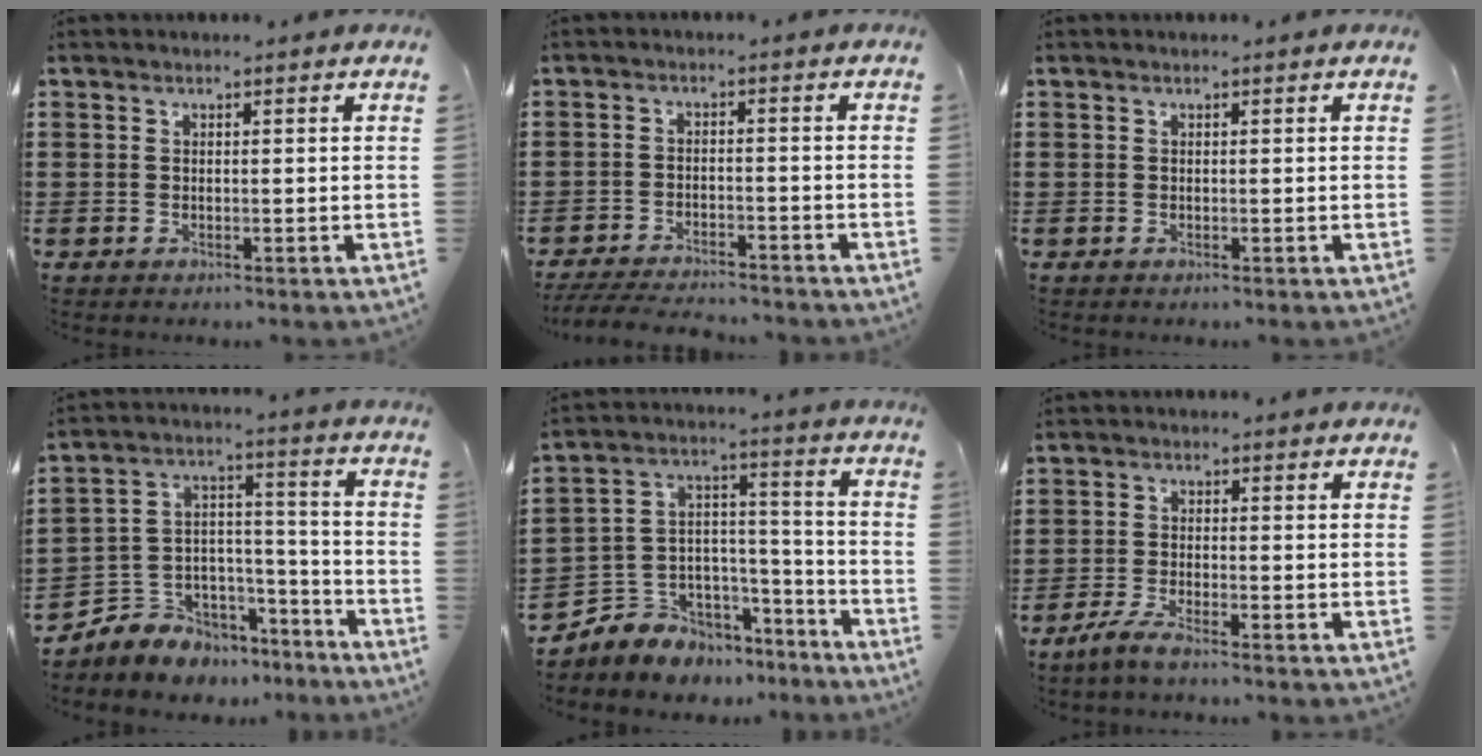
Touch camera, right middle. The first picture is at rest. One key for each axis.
{"total": 4.3, "fx": -4.2, "fy": 0.4, "fz": 0.9, "tx": -0.022, "ty": -0.003, "tz": -0.085}
{"total": 0.0}
{"total": 5.7, "fx": -4.7, "fy": 3.1, "fz": -1.0, "tx": 0.000, "ty": -0.001, "tz": -0.093}
{"total": 5.5, "fx": -4.1, "fy": 3.5, "fz": -1.0, "tx": -0.009, "ty": -0.008, "tz": -0.082}
{"total": 3.3, "fx": -2.7, "fy": 0.2, "fz": 1.9, "tx": -0.047, "ty": -0.005, "tz": -0.054}